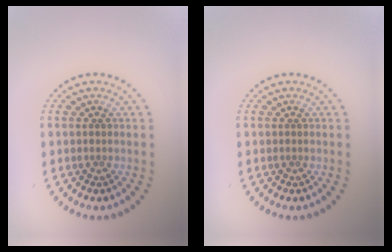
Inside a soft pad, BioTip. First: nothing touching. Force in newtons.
{"total": 0.0}